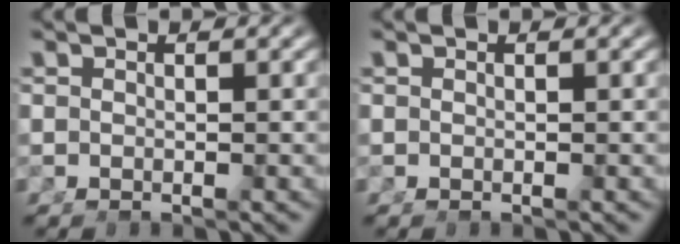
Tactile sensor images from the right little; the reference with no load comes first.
{"total": 0.0}